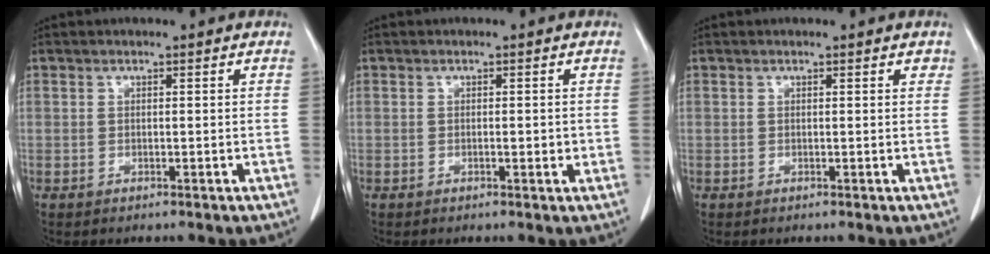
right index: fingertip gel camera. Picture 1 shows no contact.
{"total": 1.3, "force": [-0.1, 0.5, 1.2], "torque": [-0.018, 0.000, -0.002]}
{"total": 0.7, "force": [0.5, 0.3, 0.3], "torque": [-0.003, 0.000, 0.003]}